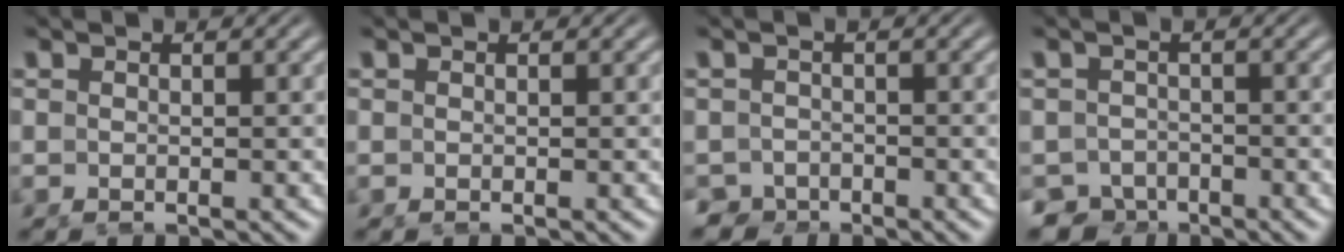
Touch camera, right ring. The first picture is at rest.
{"total": 0.0}
{"total": 4.0, "force": [-2.9, 2.8, 0.6], "torque": [-0.007, -0.022, -0.051]}
{"total": 6.2, "force": [-4.0, 4.5, 1.5], "torque": [-0.017, -0.027, -0.068]}